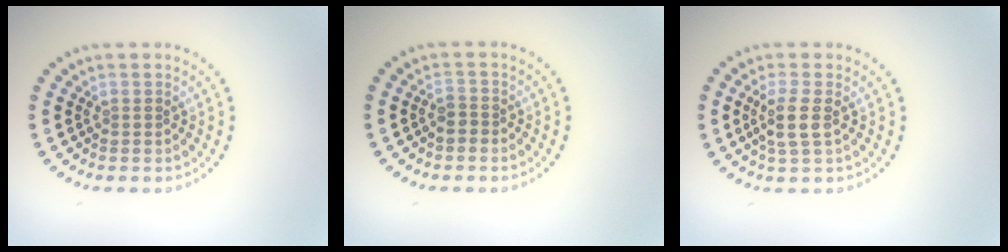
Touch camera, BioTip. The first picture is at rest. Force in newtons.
{"total": 1.1, "press": 0.9, "slide": 0.6}
{"total": 2.4, "press": 2.0, "slide": 1.3}